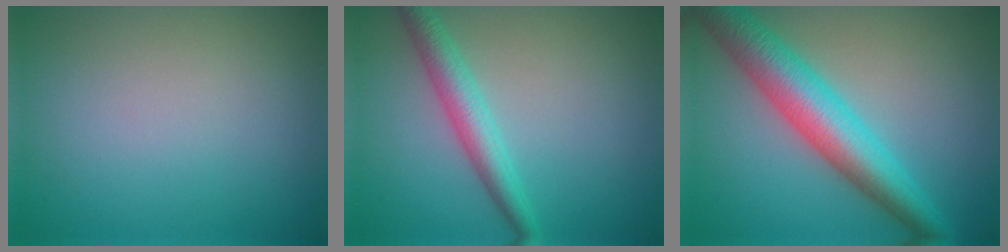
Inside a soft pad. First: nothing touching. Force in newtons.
{"total": 3.3, "press": 3.3, "slide": 0.1}
{"total": 7.2, "press": 7.2, "slide": 0.2}